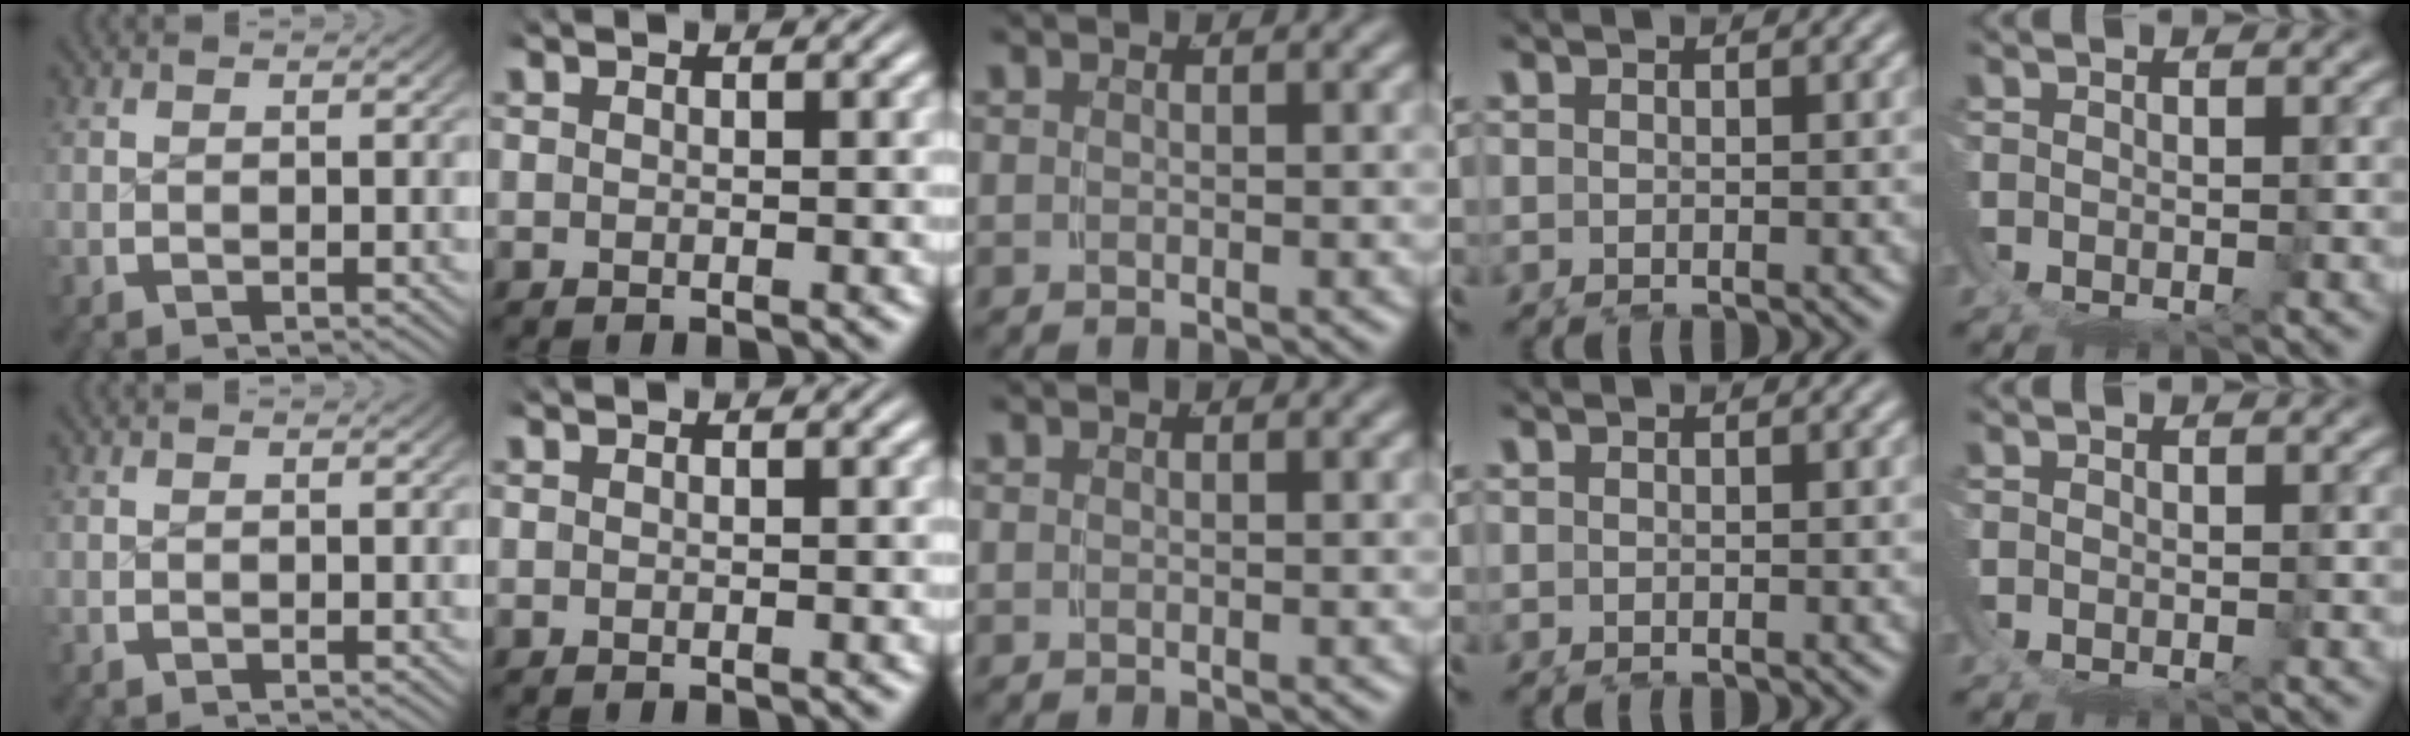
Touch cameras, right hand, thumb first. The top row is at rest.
{}